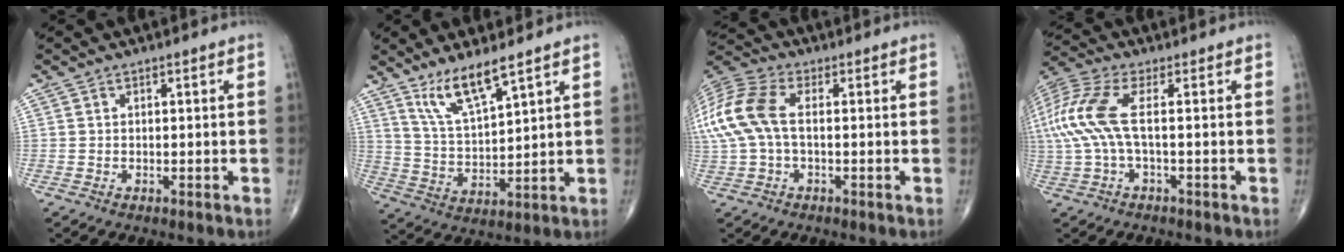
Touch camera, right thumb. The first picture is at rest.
{"total": 9.1, "force": [6.5, 1.5, 6.2], "torque": [-0.124, -0.047, 0.137]}
{"total": 14.1, "force": [0.9, 7.9, 11.6], "torque": [-0.292, 0.030, 0.017]}
{"total": 10.7, "force": [0.4, 3.5, 10.1], "torque": [-0.267, 0.027, 0.006]}